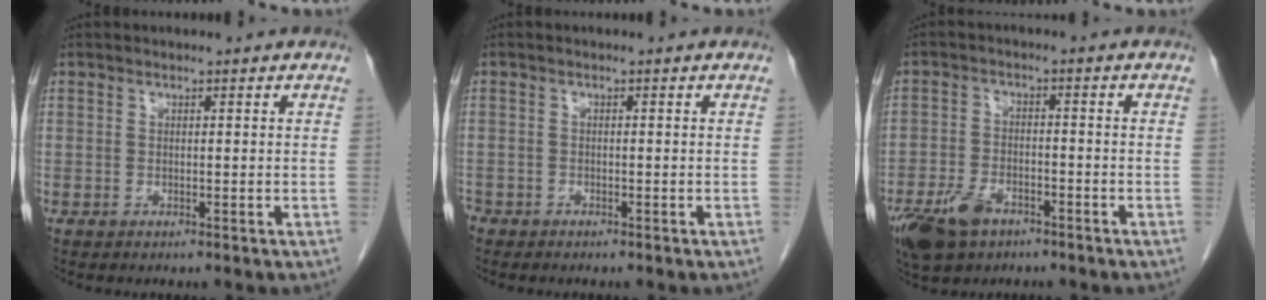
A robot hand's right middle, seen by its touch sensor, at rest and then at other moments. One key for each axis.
{"total": 1.9, "fx": -1.6, "fy": 1.0, "fz": 0.5, "tx": -0.011, "ty": -0.002, "tz": -0.026}
{"total": 8.5, "fx": -5.5, "fy": 4.3, "fz": 4.8, "tx": -0.099, "ty": -0.006, "tz": -0.094}